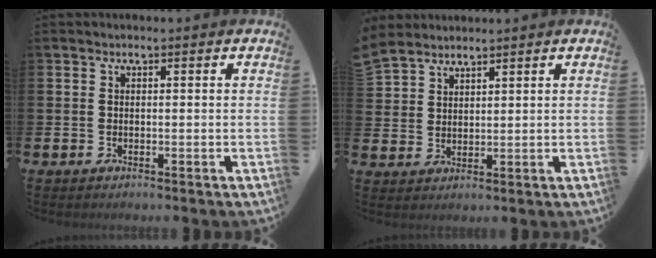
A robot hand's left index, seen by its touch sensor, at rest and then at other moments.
{"total": 4.1, "force": [3.8, 1.3, -0.2], "torque": [0.005, -0.020, 0.072]}